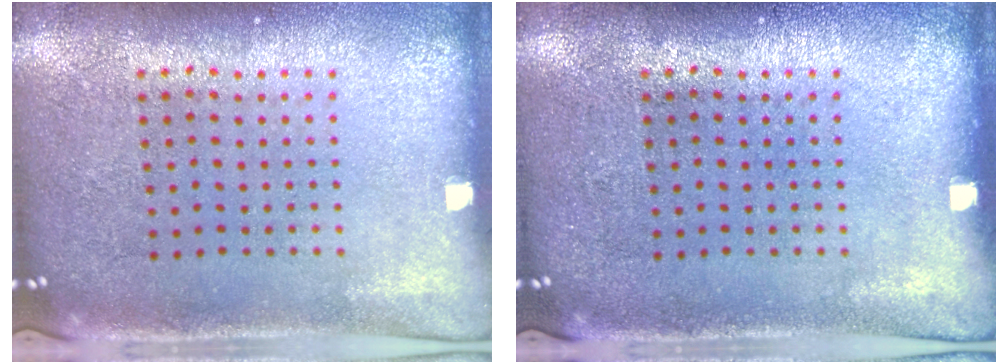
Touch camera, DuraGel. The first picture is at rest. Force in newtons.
{"total": 0.0}